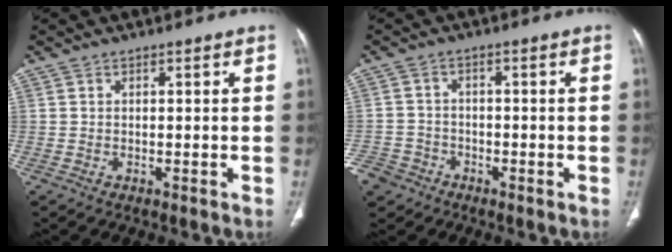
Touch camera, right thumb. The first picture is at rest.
{"total": 6.1, "force": [-3.7, 4.7, 1.1], "torque": [-0.019, 0.019, -0.068]}